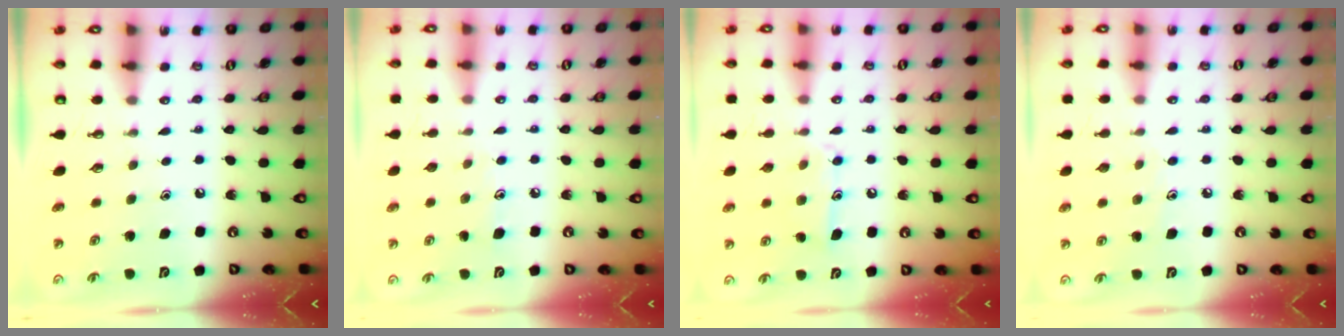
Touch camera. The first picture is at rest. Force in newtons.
{"total": 5.8, "press": 5.8, "slide": 0.6}
{"total": 11.7, "press": 11.7, "slide": 0.7}
{"total": 5.3, "press": 5.3, "slide": 0.5}